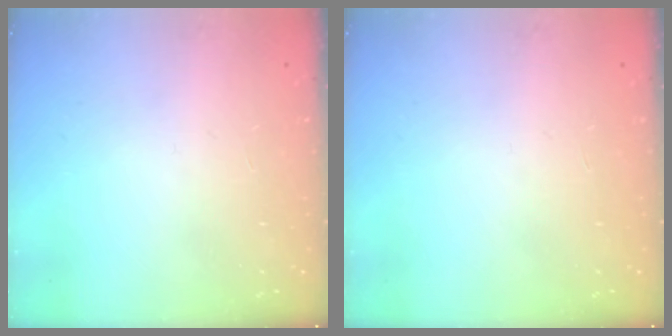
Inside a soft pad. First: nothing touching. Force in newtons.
{"total": 0.0}